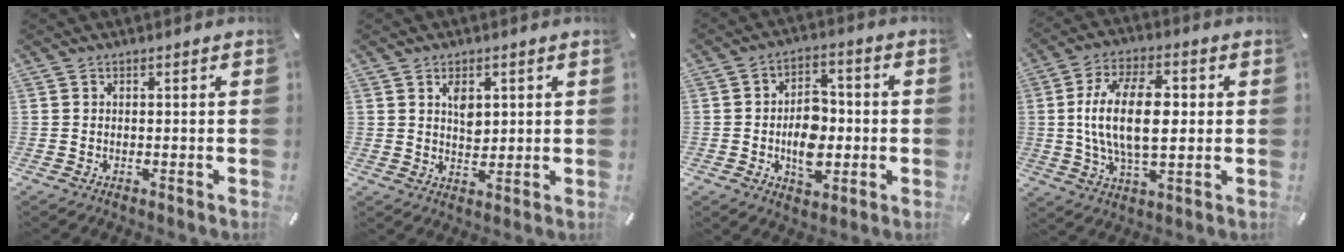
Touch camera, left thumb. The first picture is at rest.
{"total": 4.7, "force": [1.9, 3.2, 2.9], "torque": [-0.039, -0.007, 0.029]}
{"total": 10.2, "force": [-1.6, 7.3, 7.0], "torque": [-0.109, 0.003, -0.029]}
{"total": 15.8, "force": [1.4, 8.1, 13.5], "torque": [-0.267, 0.003, 0.018]}